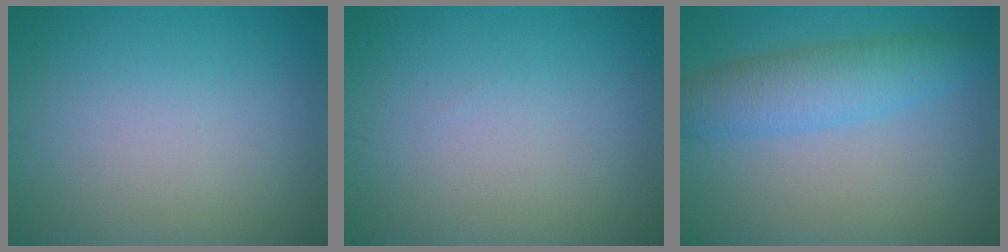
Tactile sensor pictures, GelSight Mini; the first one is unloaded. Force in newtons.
{"total": 0.0}
{"total": 4.5, "press": 4.5, "slide": 0.1}